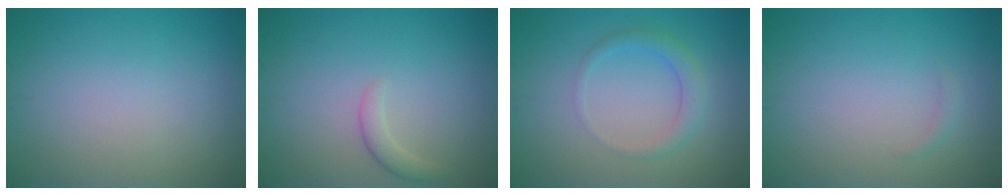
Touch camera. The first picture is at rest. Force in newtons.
{"total": 1.4, "press": 1.4, "slide": 0.1}
{"total": 2.2, "press": 2.2, "slide": 0.1}
{"total": 0.6, "press": 0.6, "slide": 0.0}